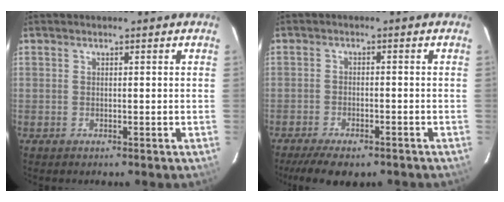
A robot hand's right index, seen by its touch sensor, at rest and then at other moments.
{"total": 9.7, "force": [-7.5, 3.2, 5.2], "torque": [-0.121, -0.024, -0.117]}